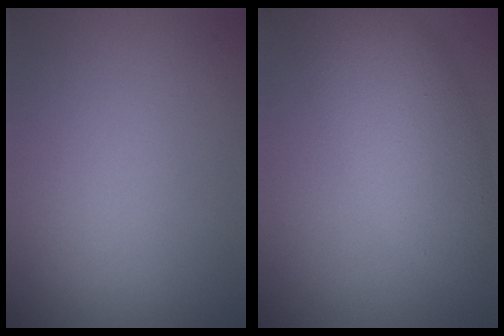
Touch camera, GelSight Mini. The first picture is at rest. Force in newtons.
{"total": 7.0, "press": 7.0, "slide": 0.2}